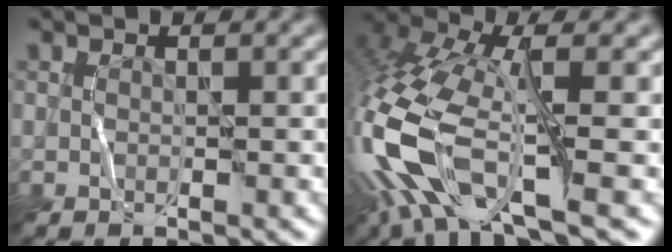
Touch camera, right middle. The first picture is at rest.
{"total": 12.1, "force": [-3.9, 5.2, 10.2], "torque": [-0.238, 0.002, -0.078]}